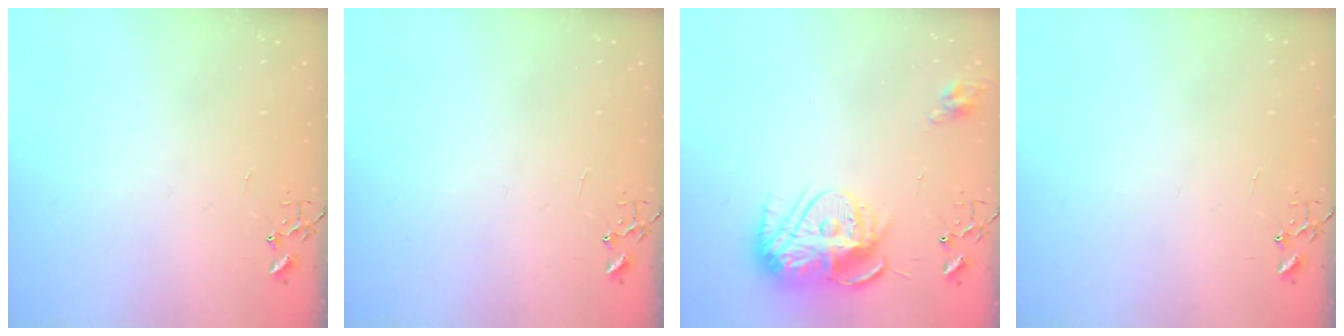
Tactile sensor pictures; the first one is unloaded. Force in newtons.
{"total": 0.0}
{"total": 15.4, "press": 15.4, "slide": 1.3}
{"total": 0.0}